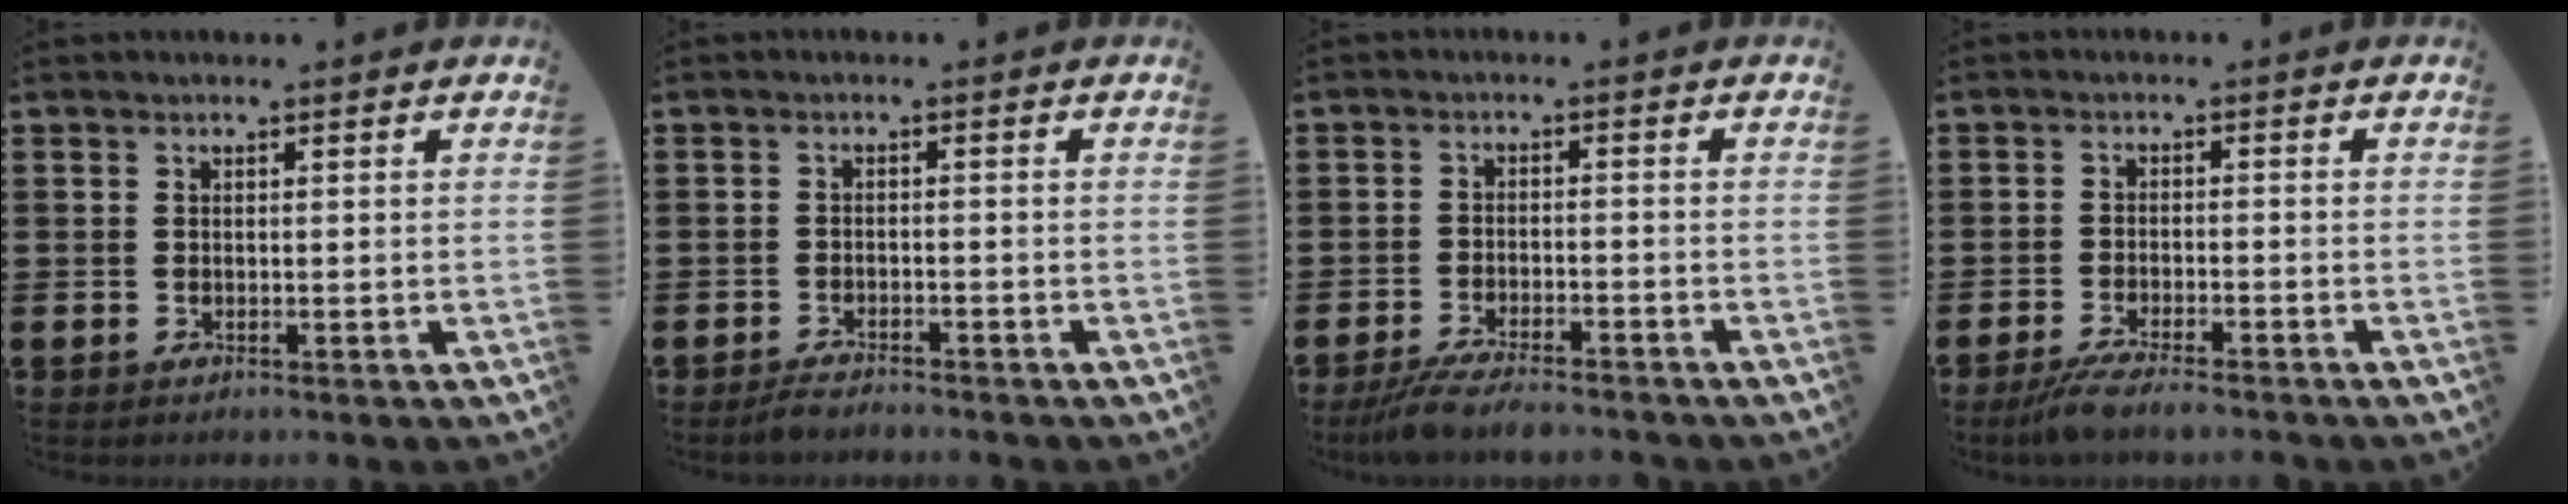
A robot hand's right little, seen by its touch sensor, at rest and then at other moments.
{"total": 1.6, "force": [-1.6, 0.1, 0.3], "torque": [-0.008, 0.003, -0.033]}
{"total": 4.1, "force": [-3.7, 0.2, 1.8], "torque": [-0.042, -0.008, -0.074]}
{"total": 3.5, "force": [-3.0, -0.1, 1.8], "torque": [-0.035, -0.007, -0.057]}